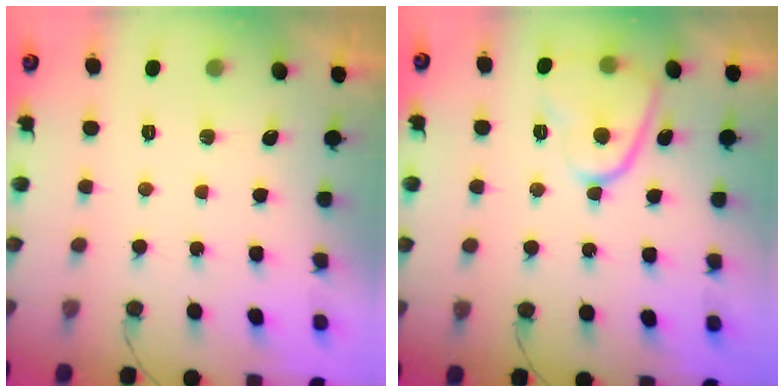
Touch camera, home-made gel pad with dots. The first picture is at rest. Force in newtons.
{"total": 10.1, "press": 10.1, "slide": 1.3}